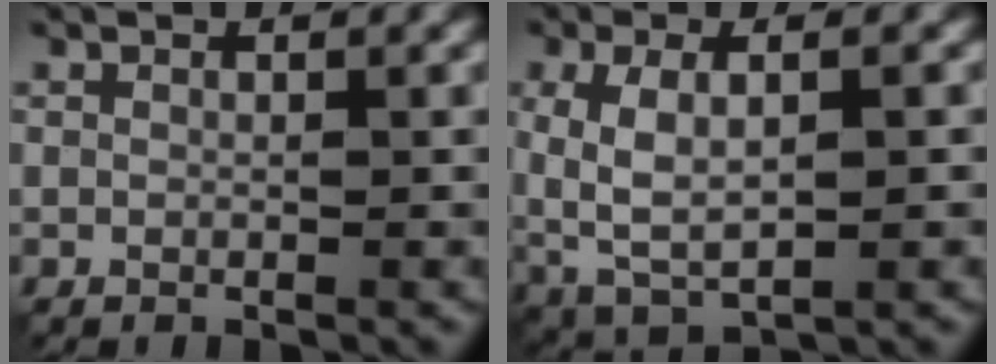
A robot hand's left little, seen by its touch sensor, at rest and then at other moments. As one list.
[{"total": 5.3, "force": [0.2, 2.3, 4.8], "torque": [-0.106, 0.002, 0.007]}]